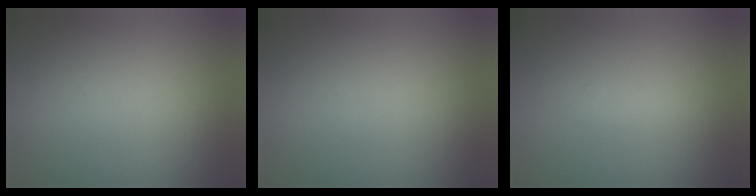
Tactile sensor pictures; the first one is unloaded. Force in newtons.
{"total": 0.0}
{"total": 1.3}